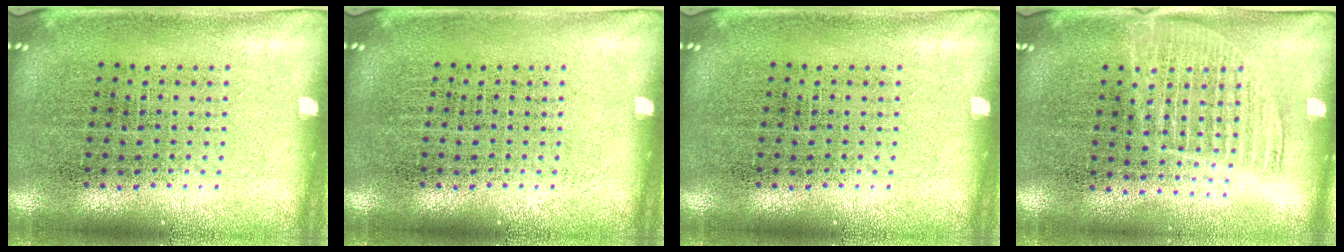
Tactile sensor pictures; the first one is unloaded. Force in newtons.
{"total": 0.0}
{"total": 0.0}
{"total": 1.3, "press": 1.1, "slide": 0.6}